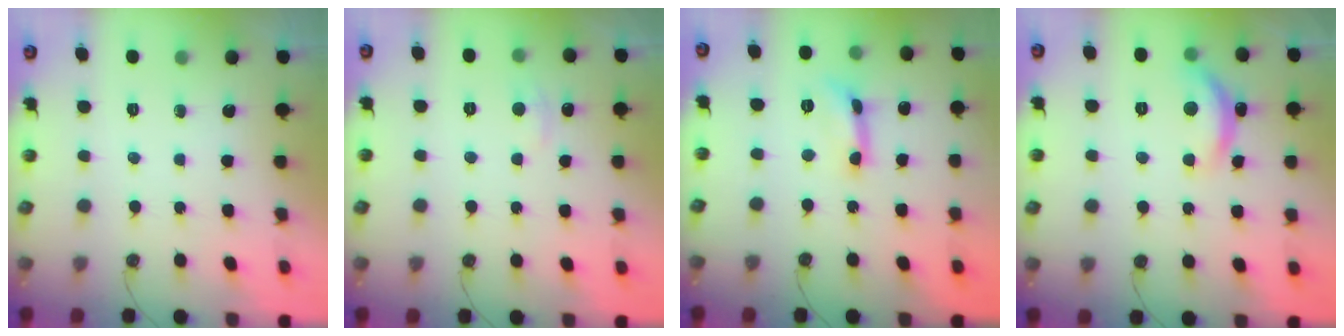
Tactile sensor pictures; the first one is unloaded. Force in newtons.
{"total": 2.9, "press": 2.9, "slide": 0.5}
{"total": 2.1, "press": 2.0, "slide": 0.5}
{"total": 5.5, "press": 5.5, "slide": 0.6}